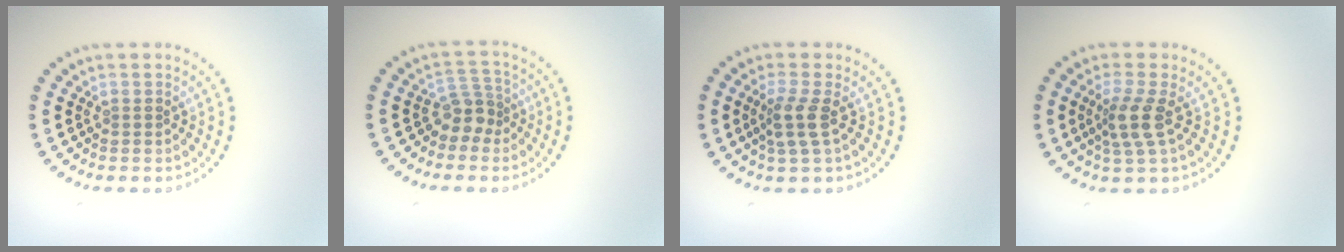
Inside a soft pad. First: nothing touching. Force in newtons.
{"total": 2.6, "press": 1.9, "slide": 1.7}
{"total": 2.3, "press": 1.9, "slide": 1.4}
{"total": 2.9, "press": 2.2, "slide": 1.8}